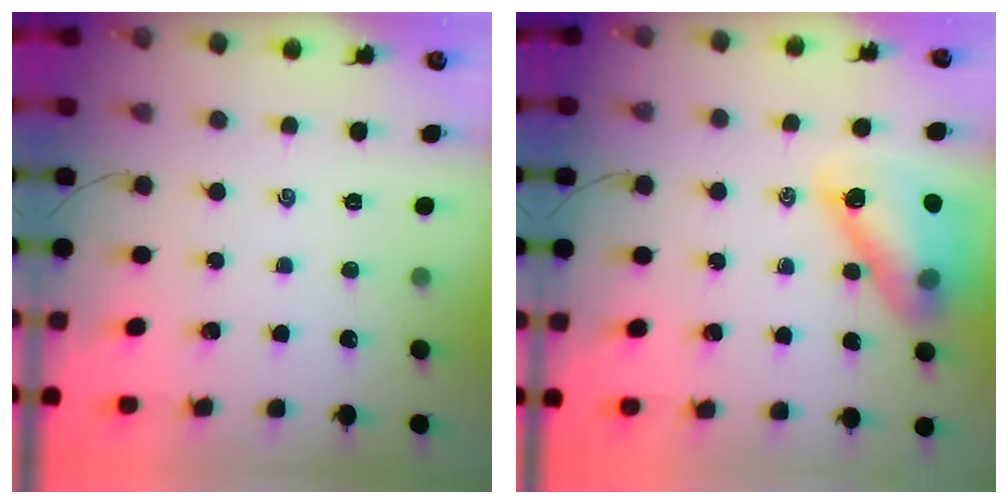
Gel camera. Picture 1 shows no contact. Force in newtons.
{"total": 14.2, "press": 13.6, "slide": 4.1}